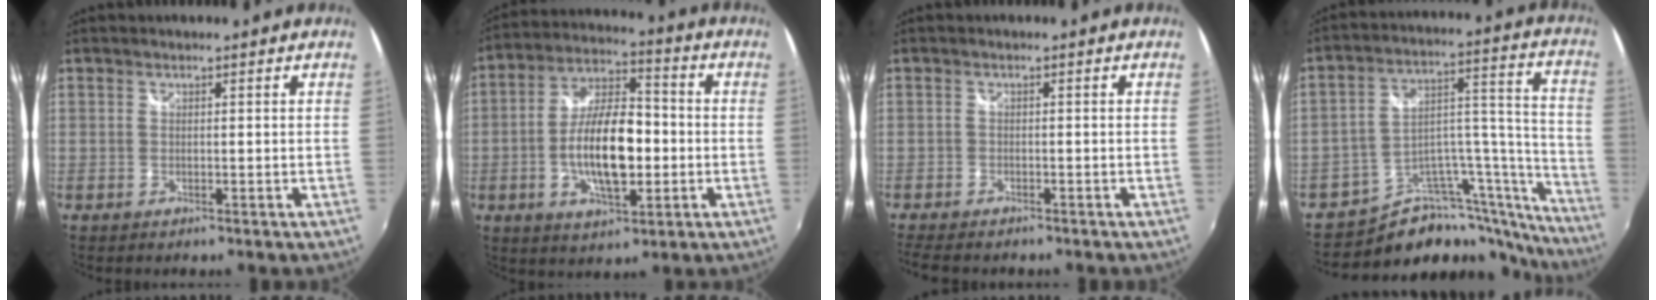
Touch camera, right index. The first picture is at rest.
{"total": 14.4, "force": [-2.6, 6.0, 12.8], "torque": [-0.247, 0.005, -0.044]}
{"total": 5.5, "force": [-4.7, 1.6, 2.3], "torque": [-0.066, -0.025, -0.084]}
{"total": 19.3, "force": [-16.2, 7.6, 7.3], "torque": [-0.082, 0.064, -0.242]}